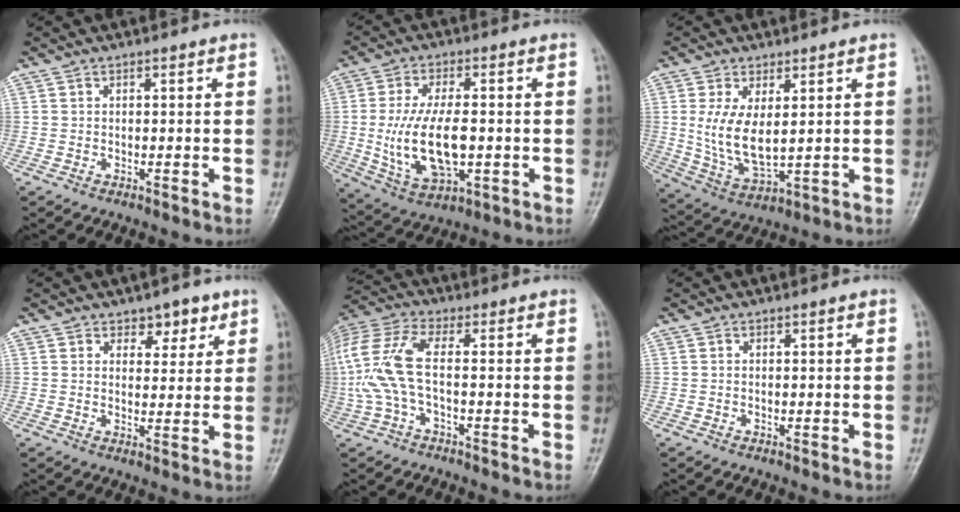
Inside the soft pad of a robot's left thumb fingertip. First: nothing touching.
{"total": 13.8, "force": [-1.3, 6.8, 12.0], "torque": [-0.232, -0.003, -0.013]}
{"total": 9.6, "force": [1.4, 4.4, 8.4], "torque": [-0.164, -0.018, 0.042]}
{"total": 4.7, "force": [2.9, 3.0, 2.2], "torque": [0.005, -0.016, 0.041]}
{"total": 11.1, "force": [-0.8, 4.2, 10.3], "torque": [-0.255, 0.029, -0.020]}
{"total": 0.0}